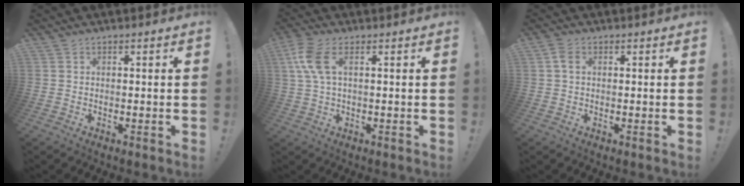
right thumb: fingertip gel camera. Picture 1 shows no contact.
{"total": 8.0, "force": [2.2, 3.5, 6.8], "torque": [-0.152, 0.002, 0.044]}
{"total": 2.9, "force": [0.7, 1.9, 2.1], "torque": [-0.040, 0.007, 0.013]}